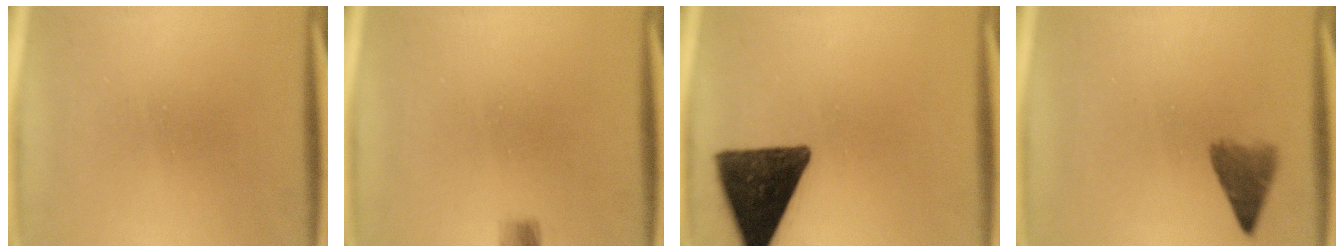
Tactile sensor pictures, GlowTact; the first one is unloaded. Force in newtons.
{"total": 1.6}
{"total": 14.8}
{"total": 4.6}